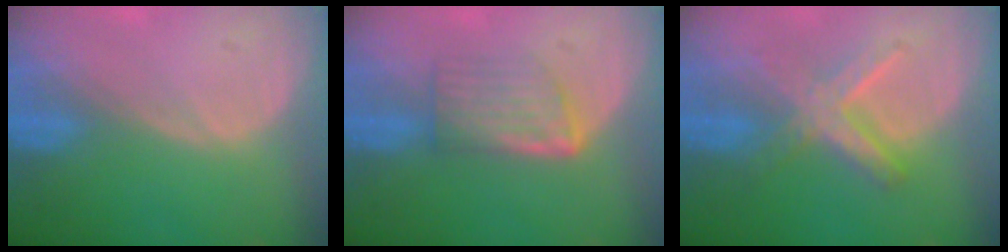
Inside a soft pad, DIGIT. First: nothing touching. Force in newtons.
{"total": 5.8, "press": 5.4, "slide": 2.2}
{"total": 6.3, "press": 6.3, "slide": 0.2}